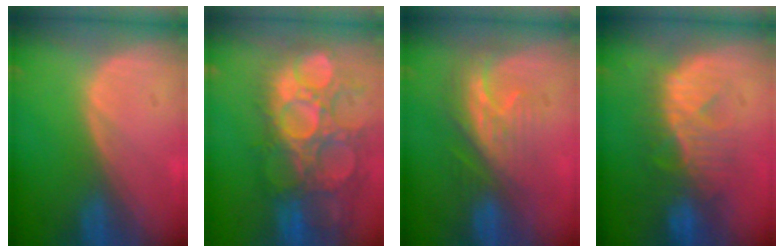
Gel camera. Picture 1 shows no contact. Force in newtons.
{"total": 14.2, "press": 12.7, "slide": 6.4}
{"total": 8.8, "press": 7.5, "slide": 4.6}
{"total": 9.0, "press": 8.6, "slide": 2.5}